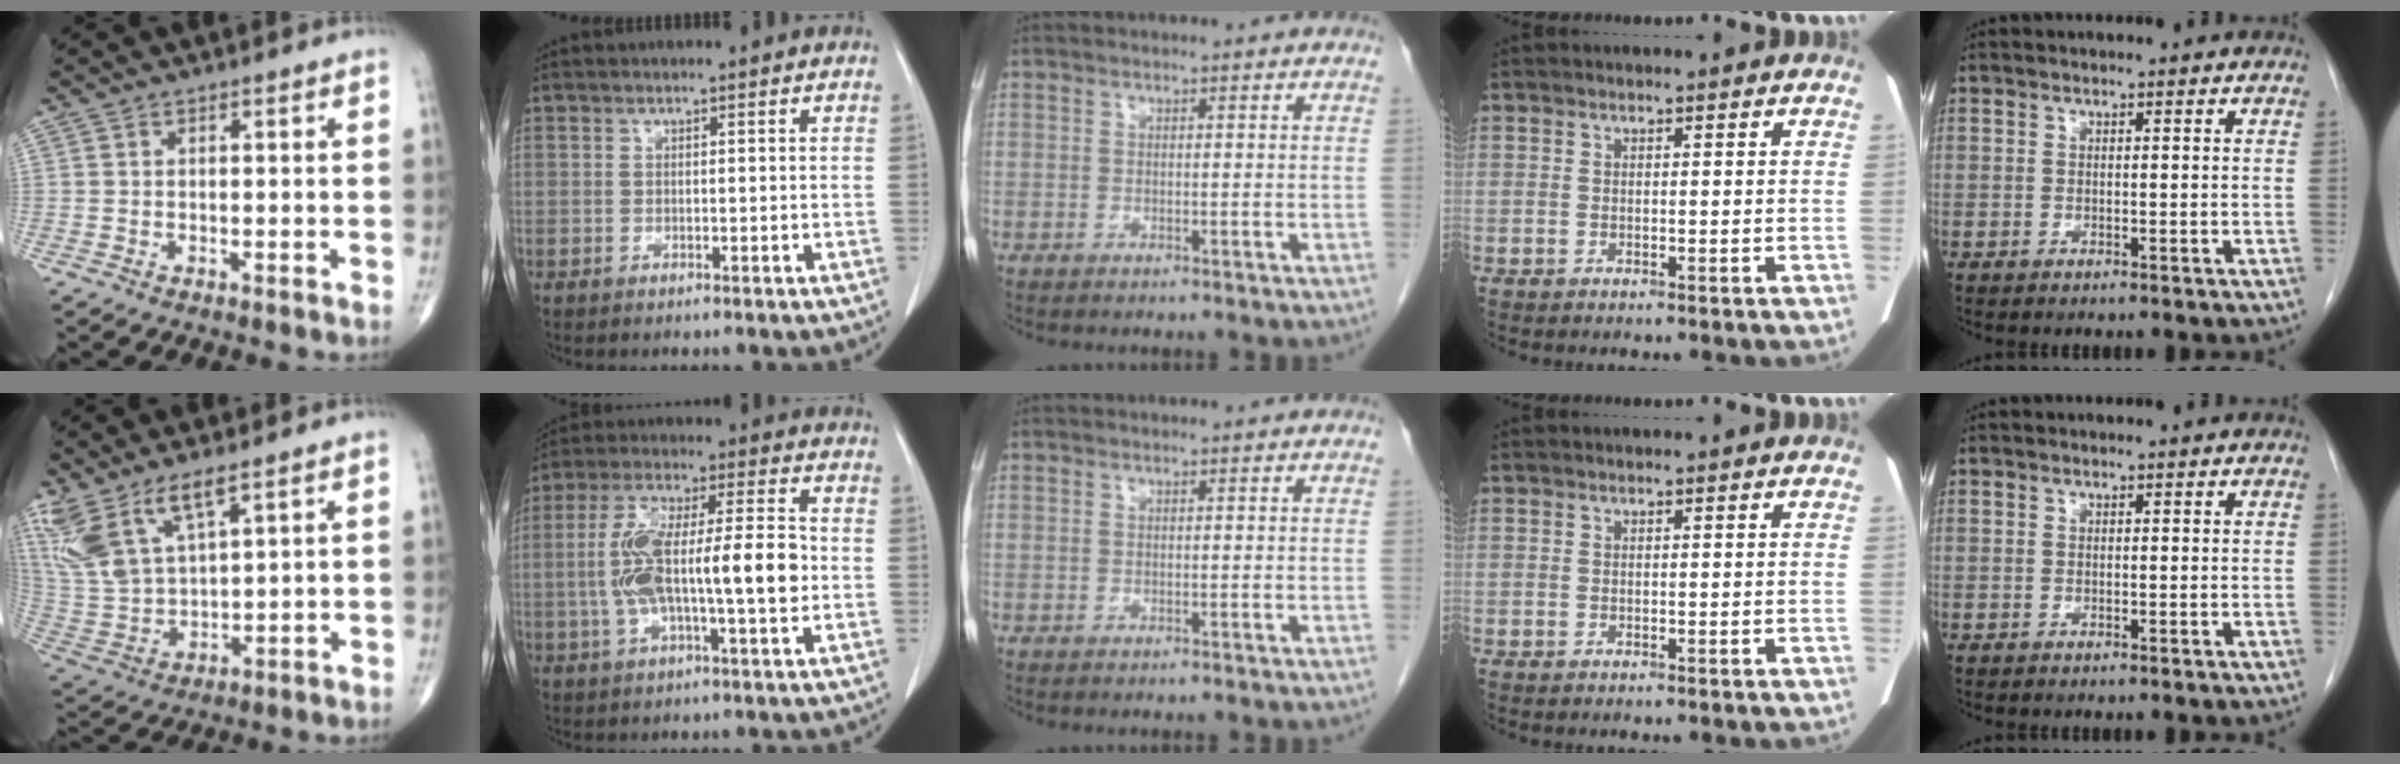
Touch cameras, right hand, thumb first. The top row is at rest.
{"thumb": {"total": 13.0, "force": [8.2, 4.7, 9.0], "torque": [-0.196, -0.026, 0.181]}, "index": {"total": 15.2, "force": [-1.3, 3.2, 14.8], "torque": [-0.279, 0.020, -0.021]}}